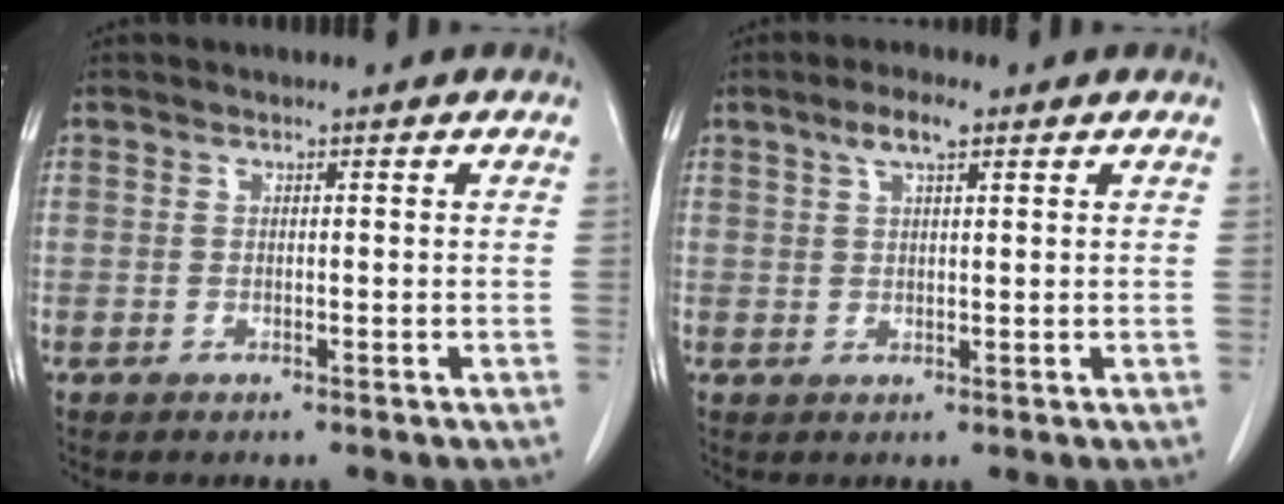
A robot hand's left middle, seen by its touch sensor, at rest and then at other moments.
{"total": 3.6, "force": [2.1, 0.7, 2.8], "torque": [-0.060, 0.008, 0.041]}